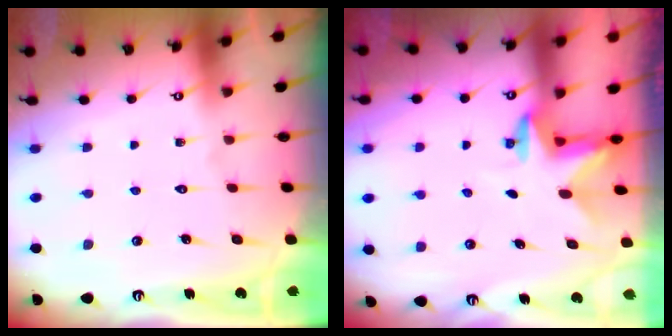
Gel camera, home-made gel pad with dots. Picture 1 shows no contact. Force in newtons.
{"total": 2.6, "press": 2.6, "slide": 0.5}